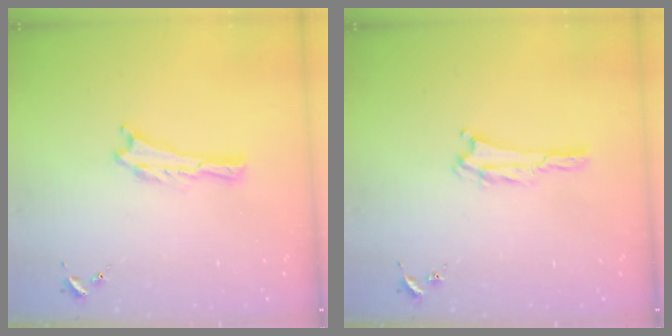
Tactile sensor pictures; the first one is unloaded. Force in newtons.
{"total": 1.4, "press": 1.4, "slide": 0.2}